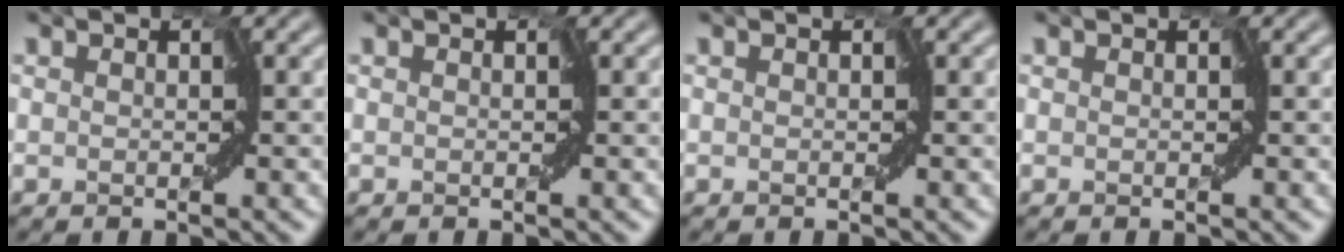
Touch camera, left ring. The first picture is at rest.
{"total": 0.0}
{"total": 0.0}
{"total": 0.0}